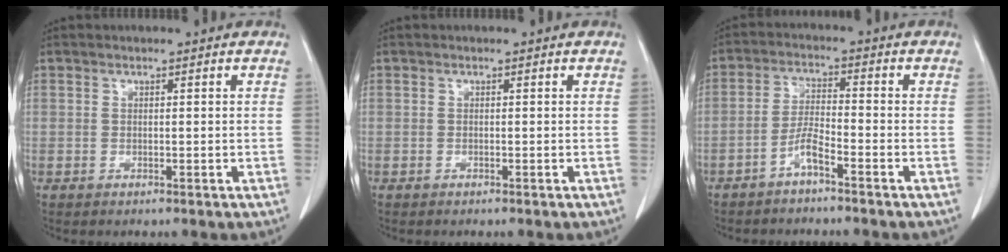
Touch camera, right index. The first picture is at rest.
{"total": 0.0}
{"total": 3.9, "force": [-2.8, 0.3, 2.7], "torque": [-0.058, 0.007, -0.057]}